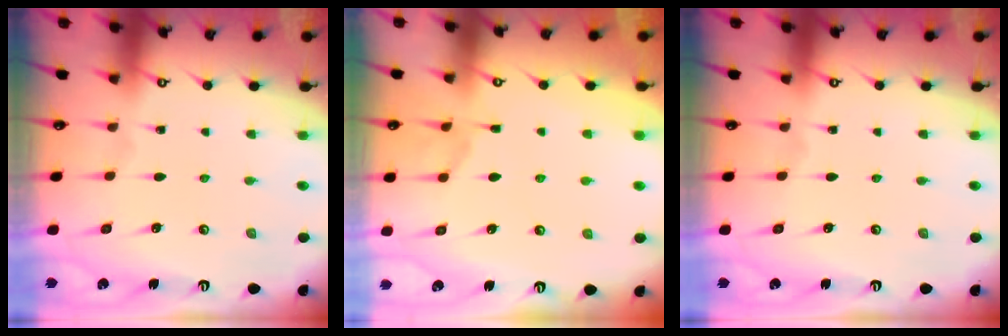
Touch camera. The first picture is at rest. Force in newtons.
{"total": 1.6, "press": 0.8, "slide": 1.4}
{"total": 0.0}